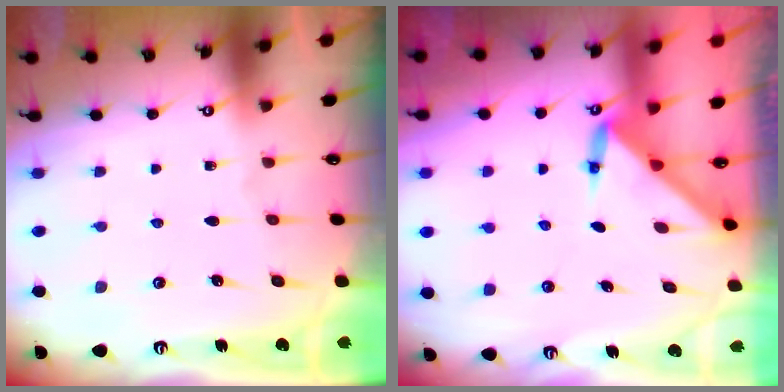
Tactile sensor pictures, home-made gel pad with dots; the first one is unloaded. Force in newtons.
{"total": 2.9, "press": 2.9, "slide": 0.2}